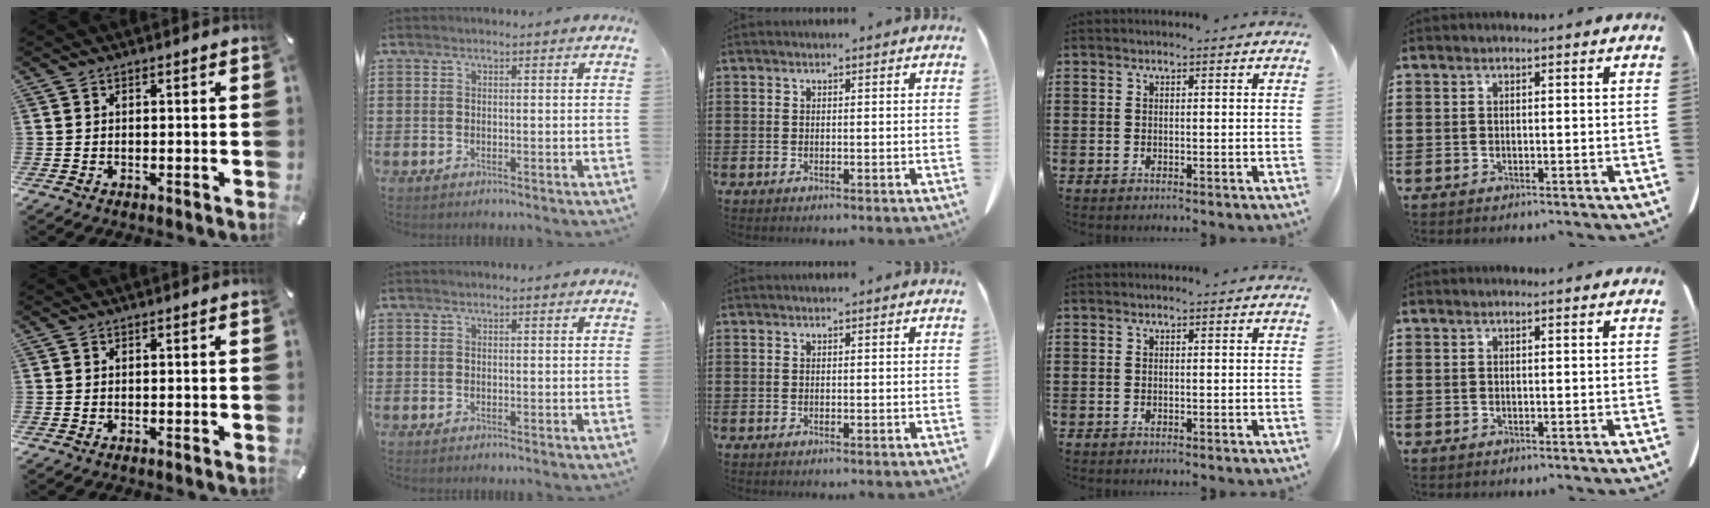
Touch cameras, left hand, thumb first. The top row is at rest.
{}